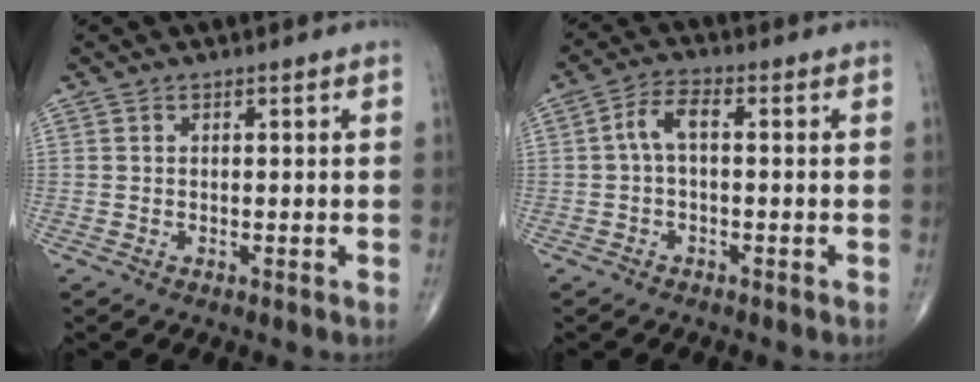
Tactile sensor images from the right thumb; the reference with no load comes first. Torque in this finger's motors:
{"motor_torque": [-0.36, 0.46, 0.22, -0.07, 0.03]}